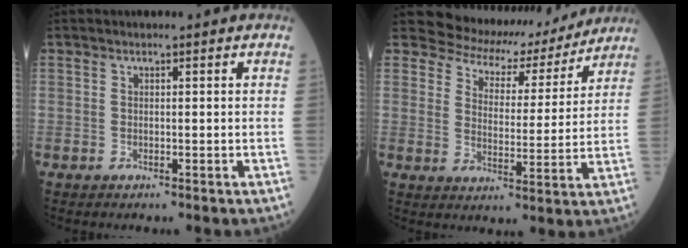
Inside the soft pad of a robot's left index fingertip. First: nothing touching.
{"total": 11.8, "force": [10.8, 4.5, 1.5], "torque": [-0.019, 0.002, 0.139]}